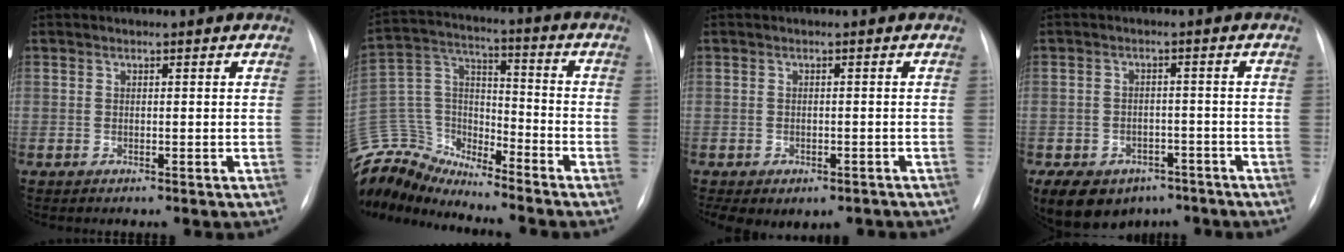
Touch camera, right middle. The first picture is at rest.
{"total": 14.7, "force": [-14.4, 2.5, 1.3], "torque": [-0.036, 0.064, -0.272]}
{"total": 7.5, "force": [-4.8, 4.7, 3.4], "torque": [-0.049, 0.014, -0.057]}
{"total": 16.8, "force": [-9.5, 12.1, 6.7], "torque": [-0.183, 0.002, -0.121]}